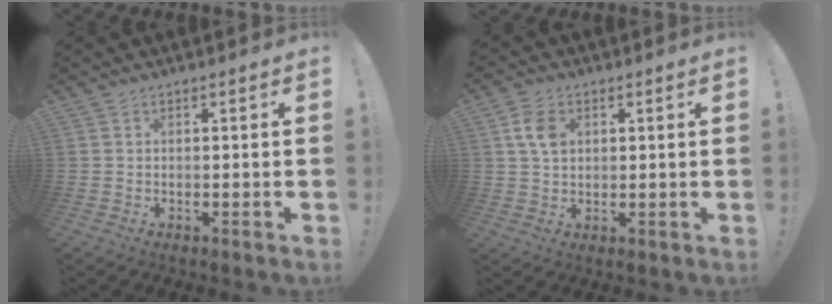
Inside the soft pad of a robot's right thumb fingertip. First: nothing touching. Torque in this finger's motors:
{"motor_torque": [0.79, 0.79, 0.03, -0.57, 0.00]}